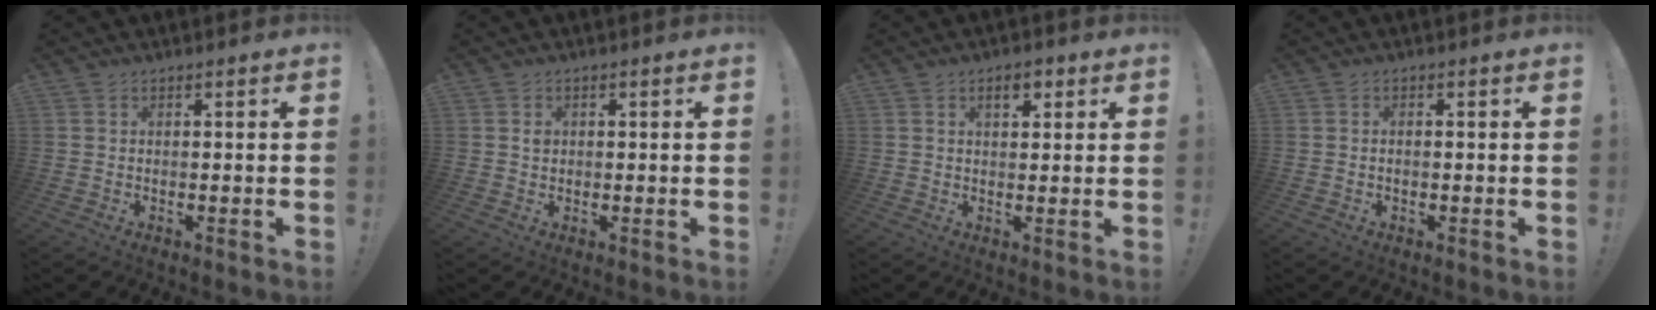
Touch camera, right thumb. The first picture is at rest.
{"total": 1.1, "force": [0.3, 1.0, 0.4], "torque": [-0.009, 0.001, 0.005]}
{"total": 4.0, "force": [1.9, 2.0, 2.9], "torque": [-0.029, -0.006, 0.028]}
{"total": 0.8, "force": [-0.4, 0.3, 0.6], "torque": [-0.017, 0.002, -0.006]}